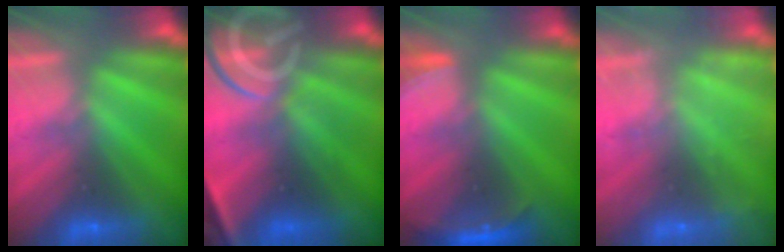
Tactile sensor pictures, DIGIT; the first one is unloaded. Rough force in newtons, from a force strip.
{"total": 8.3}
{"total": 2.8}
{"total": 2.4}